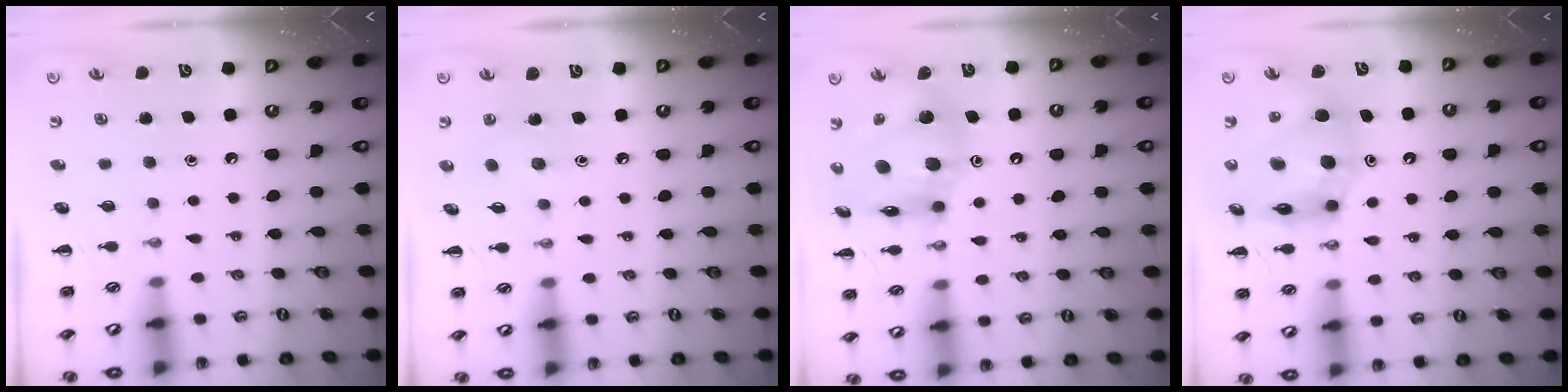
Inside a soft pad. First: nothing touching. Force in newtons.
{"total": 3.6, "press": 3.4, "slide": 1.2}
{"total": 14.2, "press": 13.8, "slide": 3.4}
{"total": 13.6, "press": 13.1, "slide": 3.9}